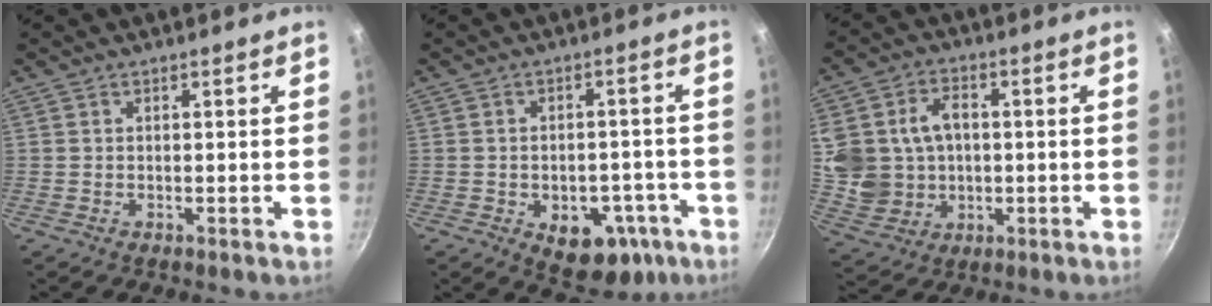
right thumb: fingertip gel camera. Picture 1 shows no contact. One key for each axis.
{"total": 11.1, "fx": -5.2, "fy": 6.9, "fz": 7.0, "tx": -0.067, "ty": 0.030, "tz": -0.062}
{"total": 13.6, "fx": 1.1, "fy": 11.1, "fz": 7.8, "tx": -0.130, "ty": 0.013, "tz": 0.036}